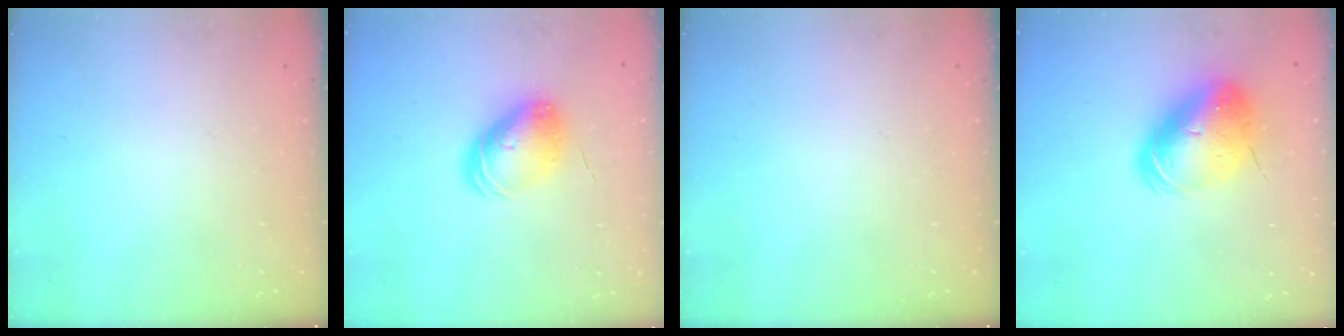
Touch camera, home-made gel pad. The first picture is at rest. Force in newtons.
{"total": 9.0, "press": 9.0, "slide": 0.3}
{"total": 0.0}
{"total": 13.6, "press": 13.4, "slide": 2.4}